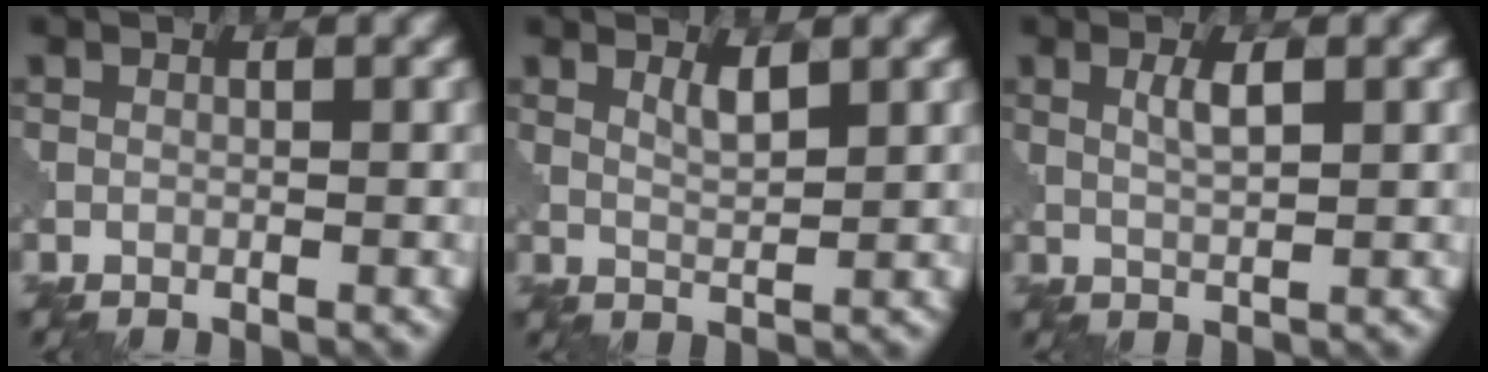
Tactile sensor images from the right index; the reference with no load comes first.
{"total": 1.8, "force": [1.1, 0.3, 1.4], "torque": [-0.027, -0.002, 0.020]}
{"total": 2.0, "force": [0.7, 0.4, 1.8], "torque": [-0.038, 0.001, 0.014]}